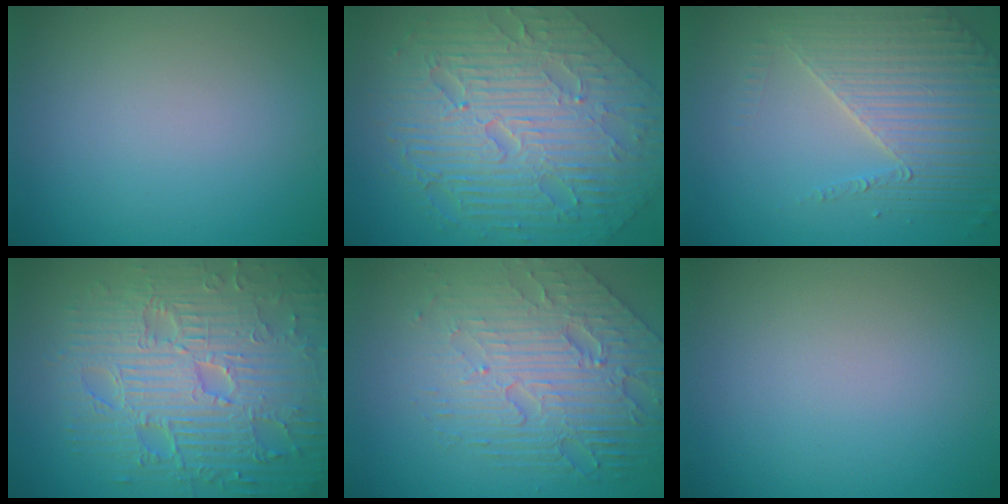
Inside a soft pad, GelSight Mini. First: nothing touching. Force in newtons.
{"total": 11.2, "press": 7.5, "slide": 8.4}
{"total": 4.3, "press": 4.0, "slide": 1.6}
{"total": 11.0, "press": 7.2, "slide": 8.3}
{"total": 7.8, "press": 5.4, "slide": 5.6}
{"total": 0.0}